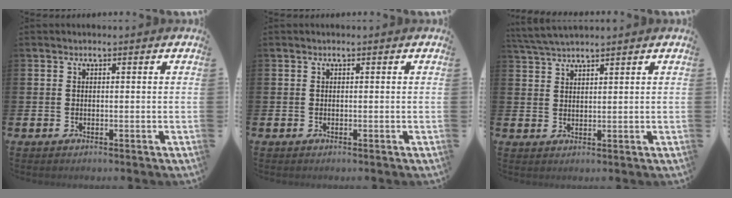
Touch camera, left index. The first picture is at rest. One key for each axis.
{"total": 0.0}
{"total": 3.1, "fx": 3.0, "fy": 0.3, "fz": 0.8, "tx": -0.026, "ty": -0.006, "tz": 0.057}